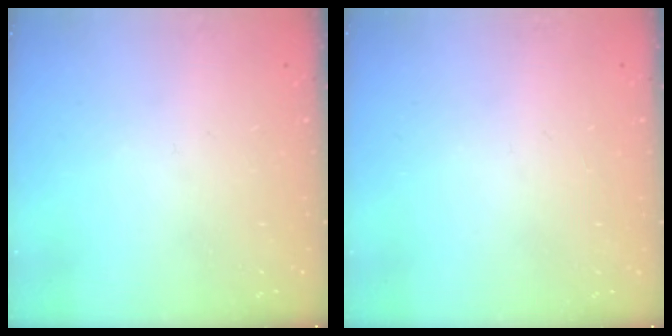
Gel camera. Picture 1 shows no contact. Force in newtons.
{"total": 0.0}